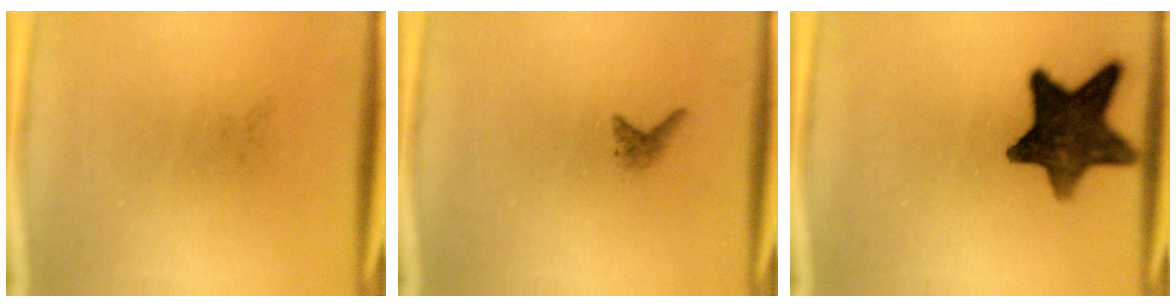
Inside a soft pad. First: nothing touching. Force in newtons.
{"total": 1.0}
{"total": 13.2}